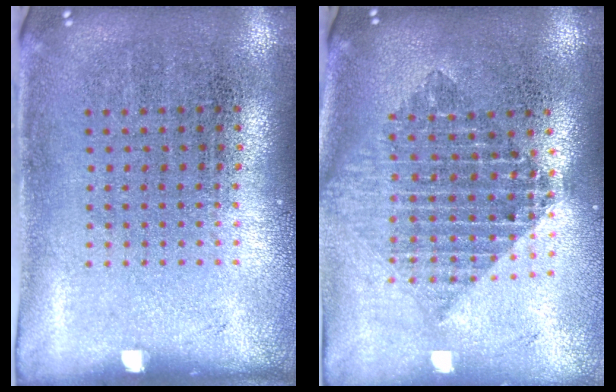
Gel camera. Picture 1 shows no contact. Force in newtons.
{"total": 2.1, "press": 1.6, "slide": 1.3}